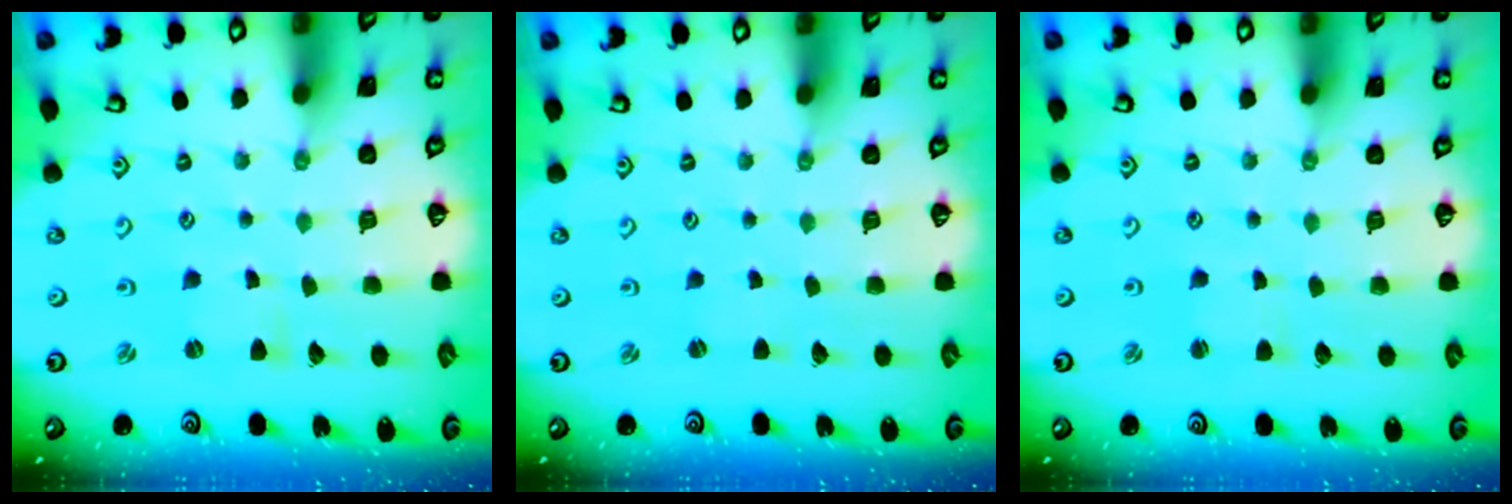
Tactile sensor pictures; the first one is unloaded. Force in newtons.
{"total": 0.0}
{"total": 1.6, "press": 1.6, "slide": 0.3}